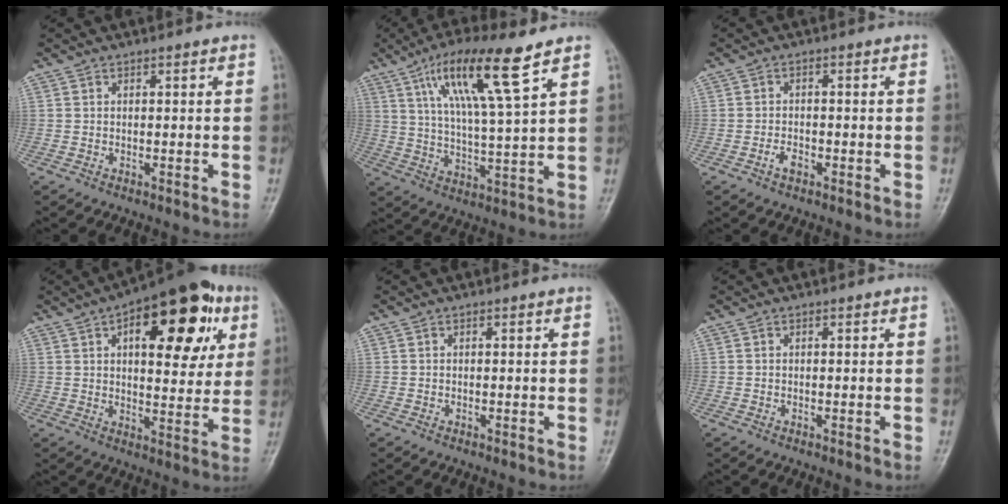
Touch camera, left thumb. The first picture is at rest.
{"total": 14.0, "force": [7.7, 1.7, 11.5], "torque": [-0.211, -0.027, 0.142]}
{"total": 2.2, "force": [-1.2, 1.2, 1.4], "torque": [-0.023, 0.008, -0.023]}
{"total": 21.5, "force": [8.0, 10.0, 17.3], "torque": [-0.192, -0.001, 0.107]}
{"total": 0.0}
{"total": 0.0}